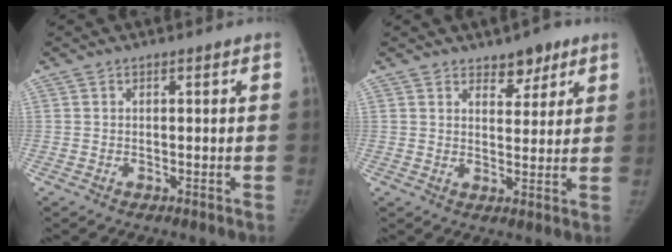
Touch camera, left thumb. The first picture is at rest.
{"total": 4.9, "force": [3.4, 2.6, 2.3], "torque": [-0.003, -0.023, 0.052]}